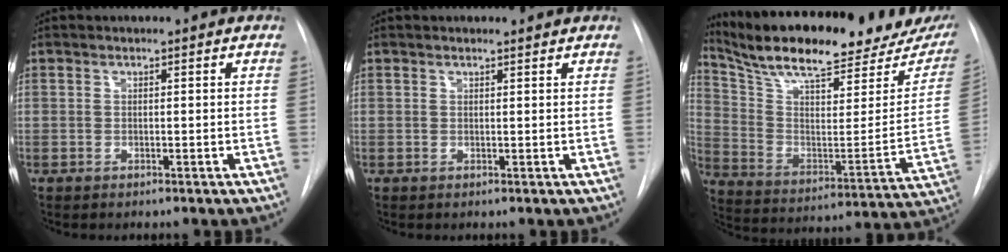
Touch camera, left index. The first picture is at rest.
{"total": 1.4, "force": [1.4, 0.1, 0.1], "torque": [-0.011, 0.004, 0.017]}
{"total": 28.2, "force": [22.9, 6.1, 15.2], "torque": [-0.244, -0.029, 0.326]}